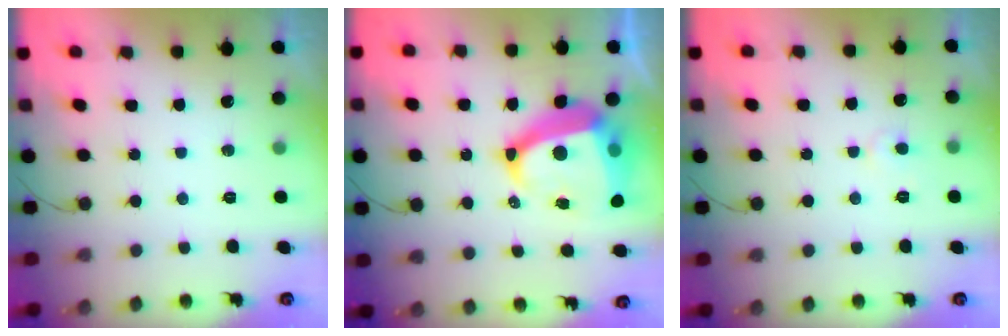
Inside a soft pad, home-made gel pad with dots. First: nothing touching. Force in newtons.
{"total": 18.7, "press": 18.5, "slide": 2.3}
{"total": 3.5, "press": 3.4, "slide": 0.4}